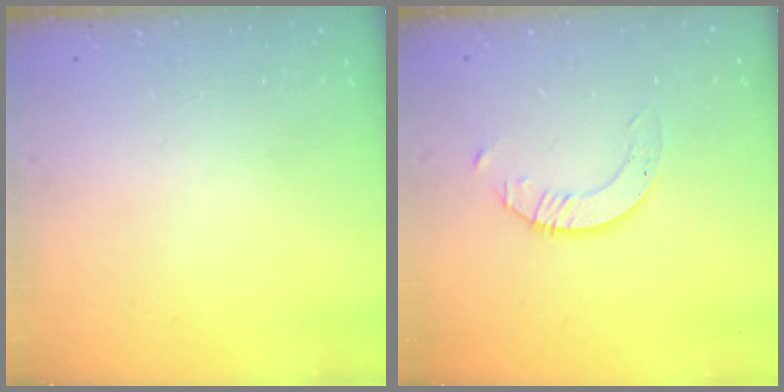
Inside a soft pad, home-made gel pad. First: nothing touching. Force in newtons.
{"total": 2.4, "press": 2.4, "slide": 0.2}